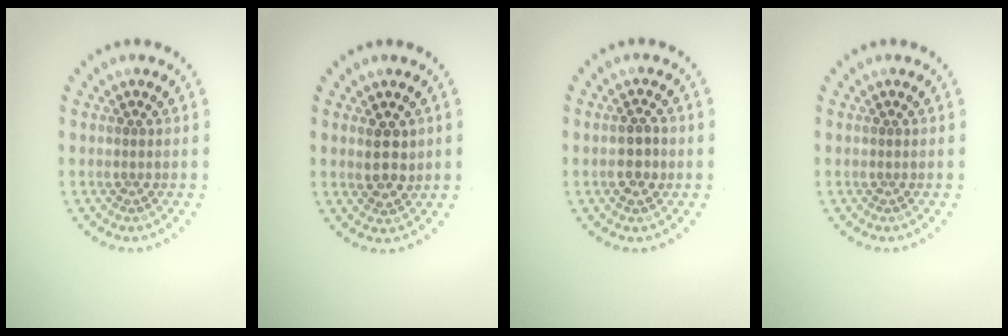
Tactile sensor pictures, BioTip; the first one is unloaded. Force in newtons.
{"total": 2.6, "press": 2.5, "slide": 0.9}
{"total": 2.3, "press": 2.3, "slide": 0.3}
{"total": 0.0}